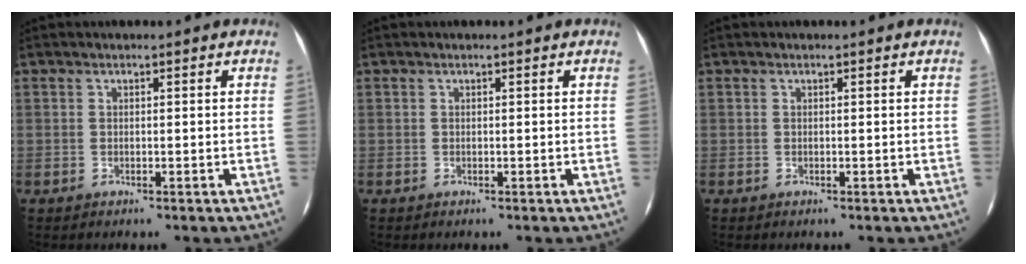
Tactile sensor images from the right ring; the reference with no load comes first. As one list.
[{"total": 0.0}, {"total": 0.0}]